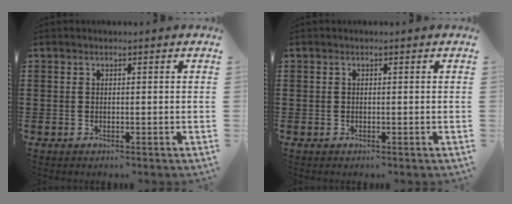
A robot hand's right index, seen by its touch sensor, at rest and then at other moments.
{"total": 0.0}